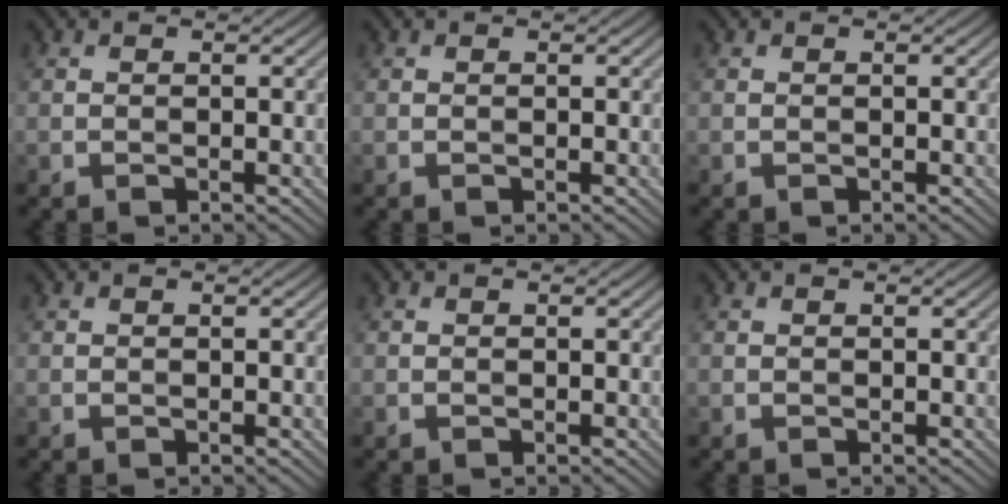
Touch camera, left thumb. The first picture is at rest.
{"total": 0.0}
{"total": 0.0}
{"total": 0.0}
{"total": 0.0}
{"total": 0.0}